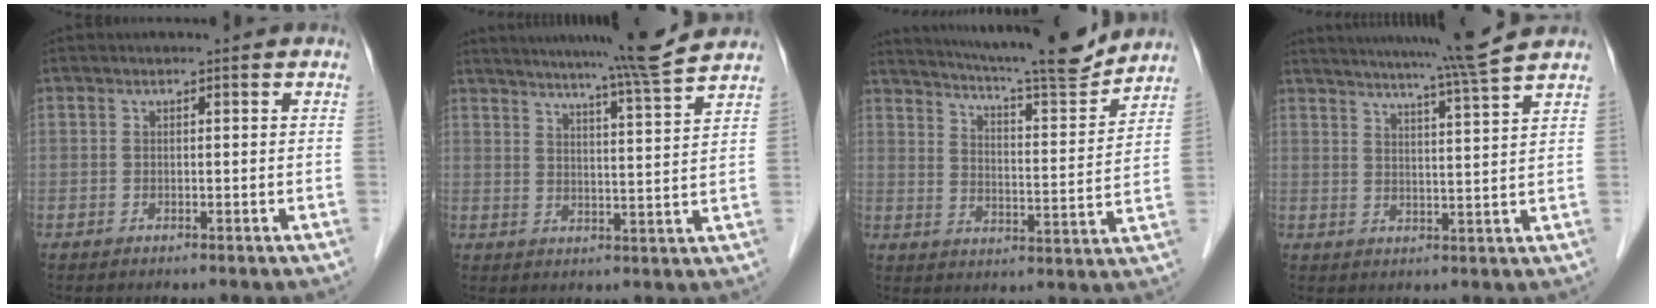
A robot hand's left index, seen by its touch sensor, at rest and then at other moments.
{"total": 11.3, "force": [10.1, -2.3, 4.7], "torque": [-0.078, -0.023, 0.138]}
{"total": 16.2, "force": [14.9, 0.1, 6.3], "torque": [-0.107, -0.024, 0.211]}
{"total": 9.9, "force": [8.4, -2.3, 4.6], "torque": [-0.071, -0.014, 0.112]}